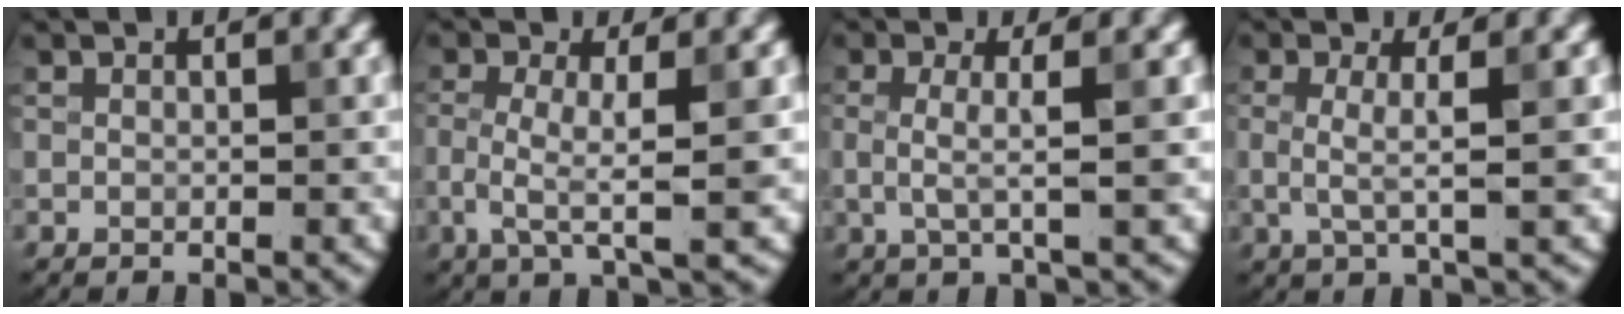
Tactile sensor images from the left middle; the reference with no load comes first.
{"total": 4.1, "force": [-0.7, 0.9, 4.0], "torque": [-0.090, -0.007, -0.014]}
{"total": 2.8, "force": [-0.1, 0.5, 2.8], "torque": [-0.057, -0.004, -0.004]}
{"total": 2.8, "force": [0.0, 0.5, 2.8], "torque": [-0.061, -0.004, -0.002]}